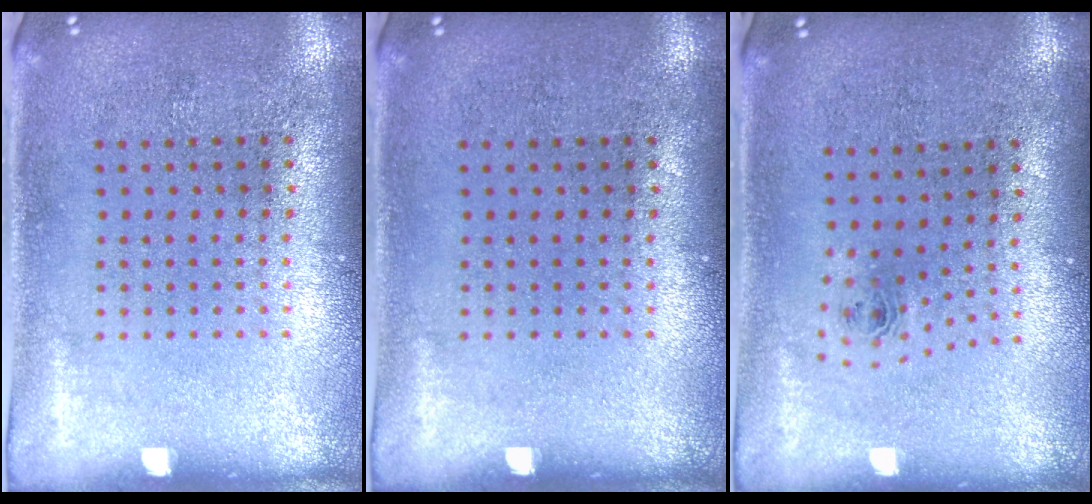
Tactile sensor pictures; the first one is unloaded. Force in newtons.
{"total": 0.0}
{"total": 0.8, "press": 0.3, "slide": 0.7}